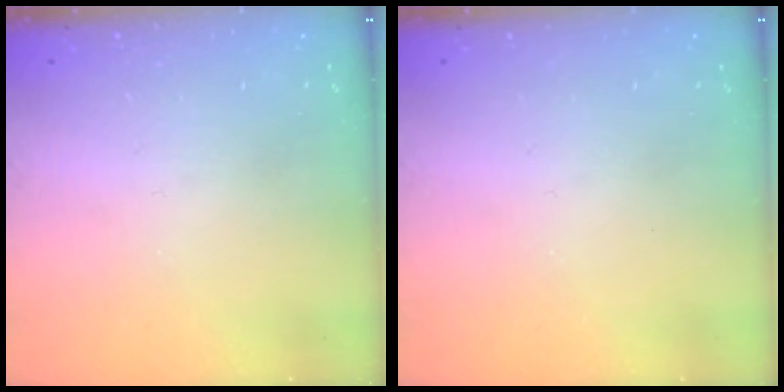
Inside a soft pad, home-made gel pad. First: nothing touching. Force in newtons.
{"total": 0.0}